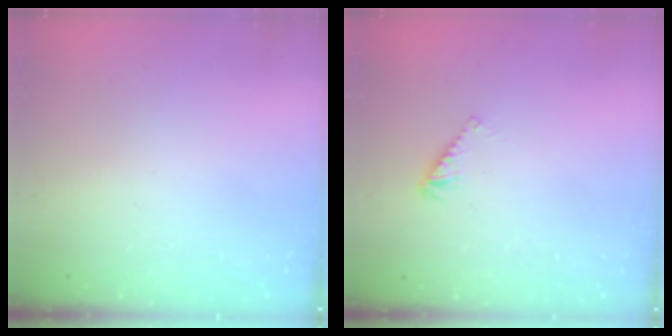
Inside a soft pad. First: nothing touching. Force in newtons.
{"total": 3.7, "press": 3.7, "slide": 0.3}